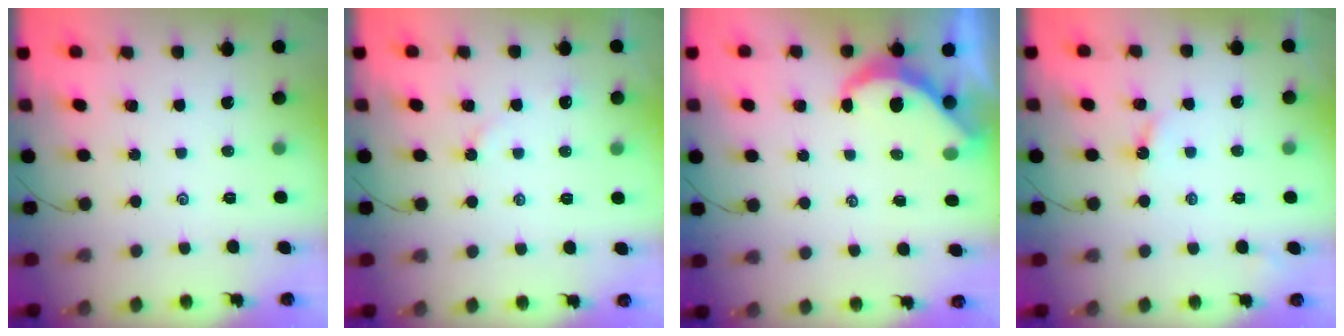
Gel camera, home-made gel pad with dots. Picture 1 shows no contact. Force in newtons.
{"total": 2.7, "press": 2.7, "slide": 0.3}
{"total": 6.5, "press": 6.5, "slide": 0.2}
{"total": 2.6, "press": 2.6, "slide": 0.3}